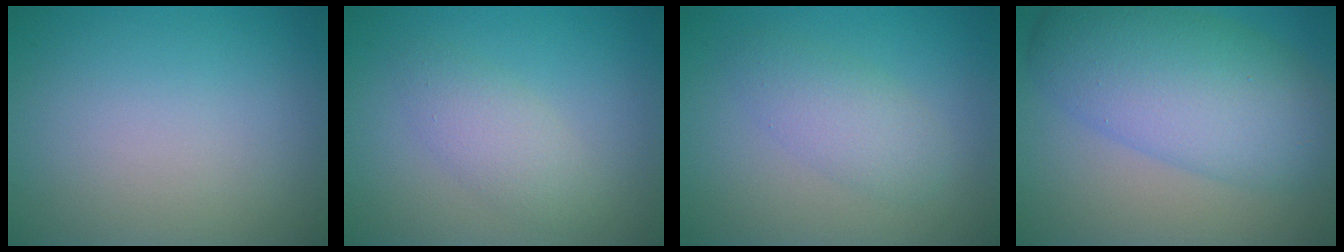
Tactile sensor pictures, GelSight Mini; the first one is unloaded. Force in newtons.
{"total": 2.7, "press": 2.7, "slide": 0.2}
{"total": 2.9, "press": 2.9, "slide": 0.1}
{"total": 9.0, "press": 9.0, "slide": 0.2}